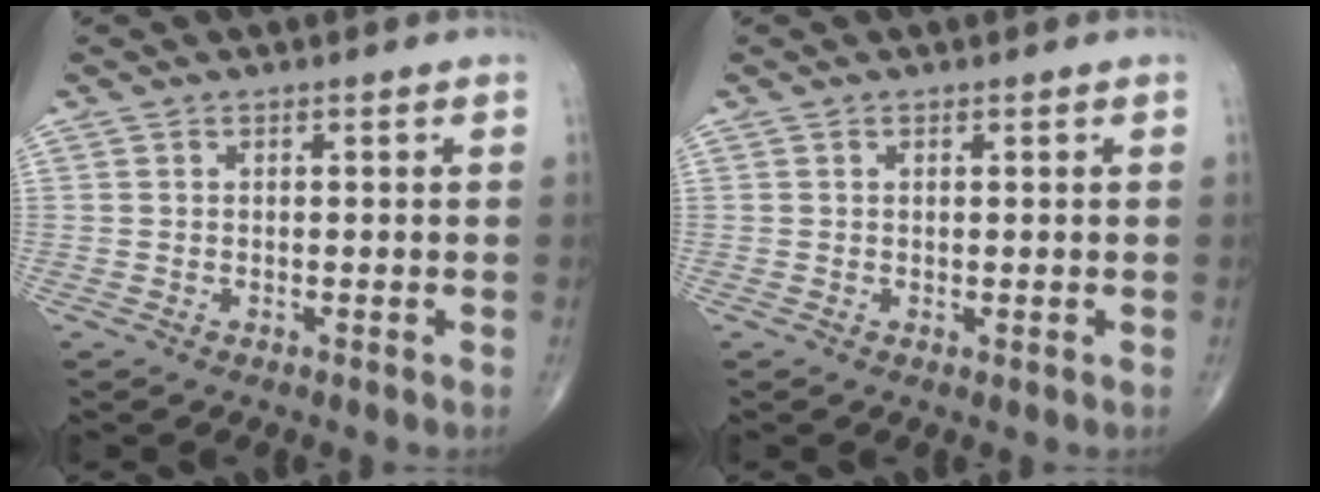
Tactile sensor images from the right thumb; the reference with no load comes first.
{"total": 0.0}